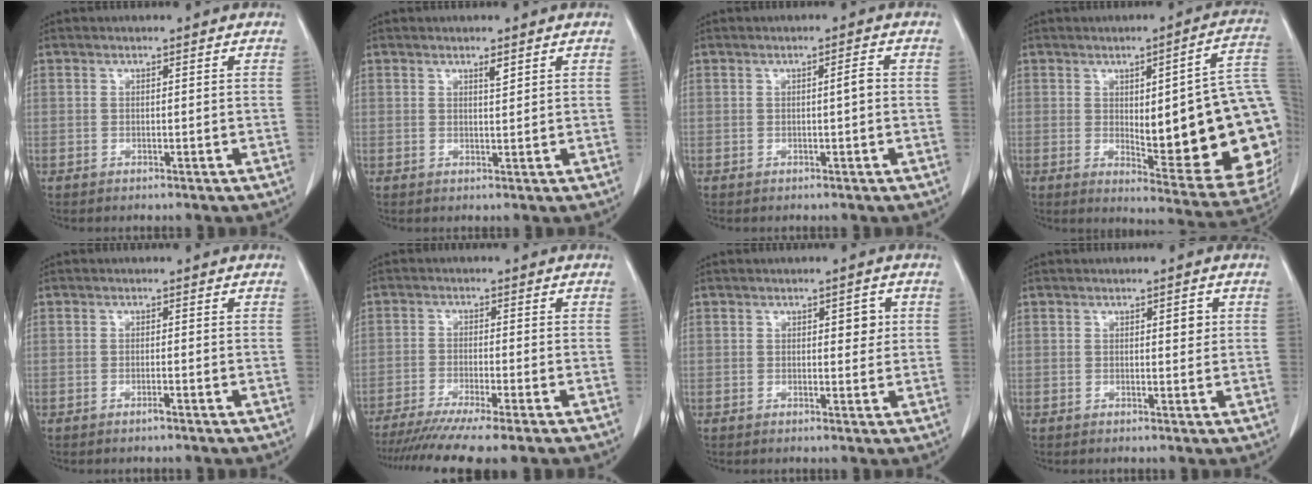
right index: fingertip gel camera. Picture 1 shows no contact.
{"total": 1.2, "force": [0.8, 0.1, 0.8], "torque": [-0.017, -0.005, 0.014]}
{"total": 1.5, "force": [0.0, 0.1, 1.5], "torque": [-0.023, 0.003, 0.000]}
{"total": 24.5, "force": [-1.1, 4.9, 24.0], "torque": [-0.218, 0.007, -0.001]}
{"total": 0.8, "force": [-0.6, -0.1, 0.5], "torque": [-0.012, 0.000, -0.010]}
{"total": 12.7, "force": [-10.3, -0.1, 7.4], "torque": [-0.107, -0.028, -0.161]}
{"total": 2.5, "force": [0.7, 1.2, 2.1], "torque": [-0.023, 0.000, 0.009]}
{"total": 1.8, "force": [0.5, 0.6, 1.6], "torque": [-0.023, 0.000, 0.009]}